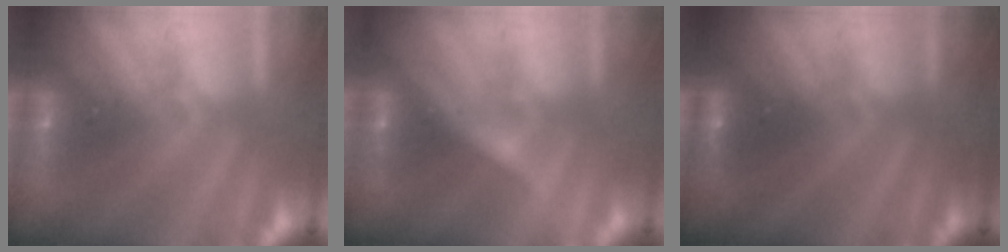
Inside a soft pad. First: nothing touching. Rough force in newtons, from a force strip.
{"total": 3.1}
{"total": 1.8}